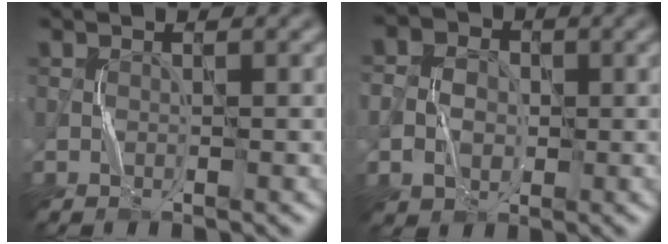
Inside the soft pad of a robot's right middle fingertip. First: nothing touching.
{"total": 3.5, "force": [-0.3, 3.1, 1.8], "torque": [-0.026, 0.004, -0.011]}